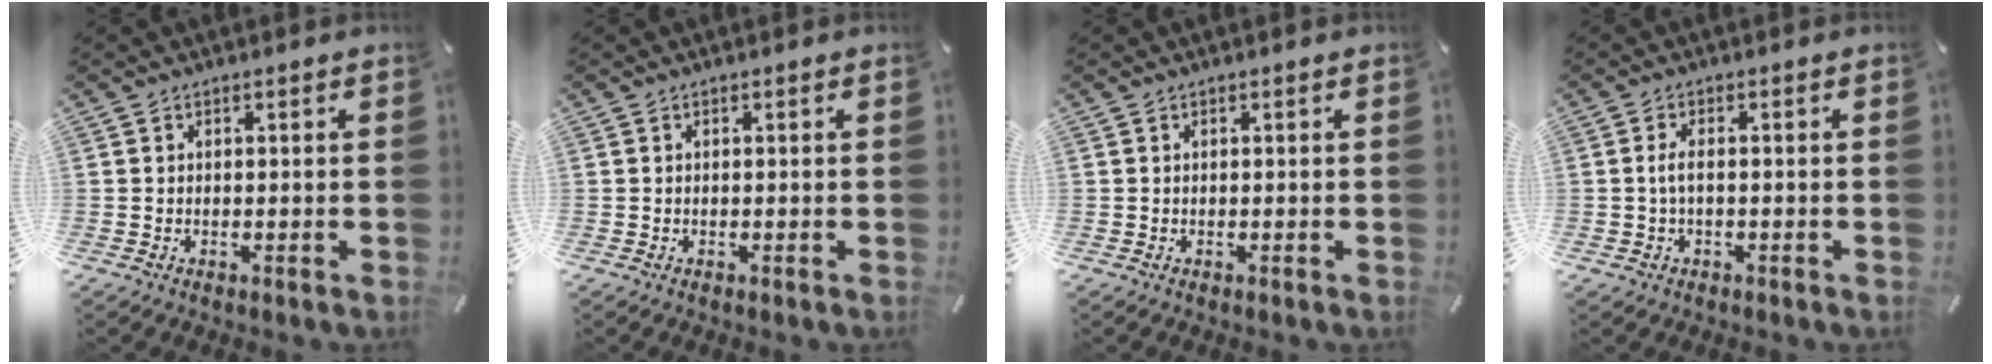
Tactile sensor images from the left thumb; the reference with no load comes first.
{"total": 0.0}
{"total": 0.0}
{"total": 2.9, "force": [-0.3, 1.5, 2.5], "torque": [-0.057, 0.003, -0.009]}